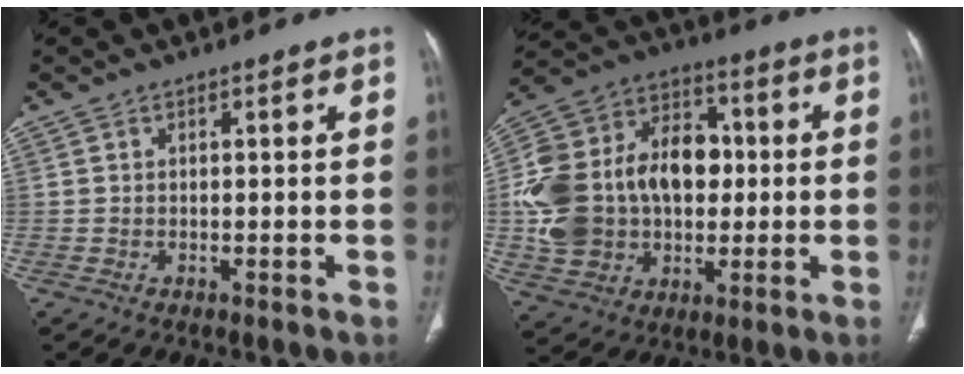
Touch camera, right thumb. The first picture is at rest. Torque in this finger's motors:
{"motor_torque": [0.28, 1.95, 0.67, 0.62, 0.20]}